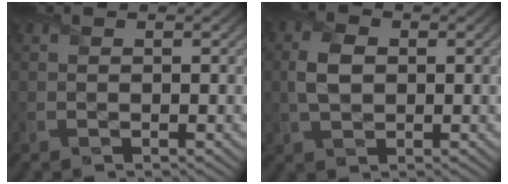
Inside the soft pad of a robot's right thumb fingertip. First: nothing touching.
{"total": 4.1, "force": [0.3, 2.7, 3.1], "torque": [-0.073, 0.003, 0.002]}